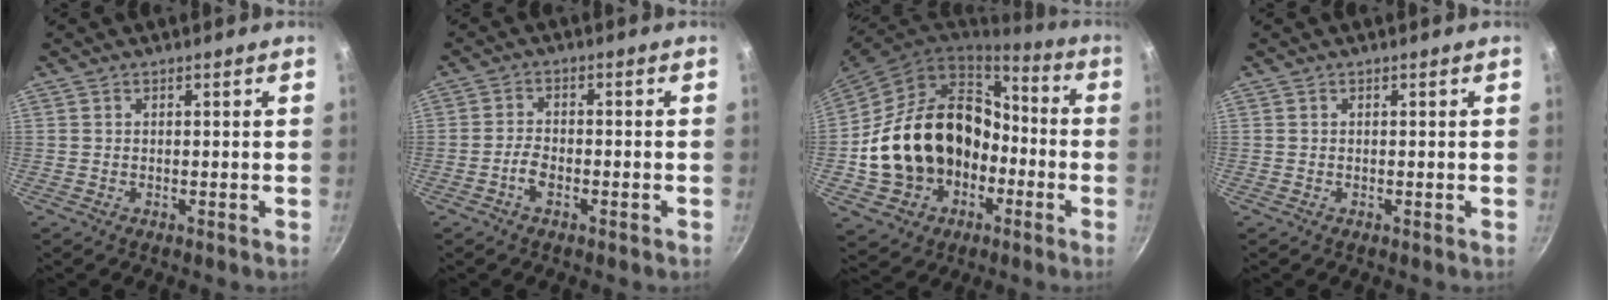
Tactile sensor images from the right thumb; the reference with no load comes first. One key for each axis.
{"total": 3.4, "fx": -1.7, "fy": 1.6, "fz": 2.4, "tx": -0.047, "ty": 0.016, "tz": -0.036}
{"total": 22.9, "fx": -4.0, "fy": 18.2, "fz": 13.3, "tx": -0.207, "ty": 0.064, "tz": -0.039}
{"total": 0.0}